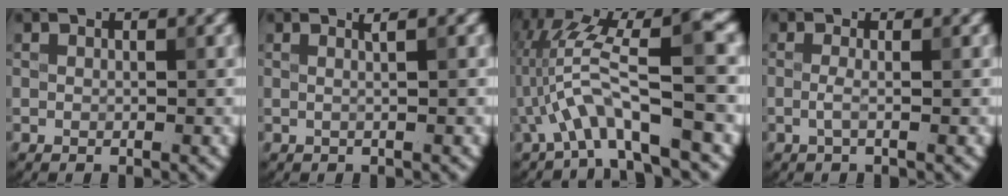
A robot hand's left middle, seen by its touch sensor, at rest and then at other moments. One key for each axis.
{"total": 1.5, "fx": 0.3, "fy": 0.5, "fz": 1.4, "tx": -0.016, "ty": 0.001, "tz": -0.006}
{"total": 7.6, "fx": -1.8, "fy": 1.3, "fz": 7.3, "tx": -0.140, "ty": 0.019, "tz": -0.034}
{"total": 1.1, "fx": -0.2, "fy": 0.3, "fz": 1.0, "tx": -0.023, "ty": -0.005, "tz": -0.007}